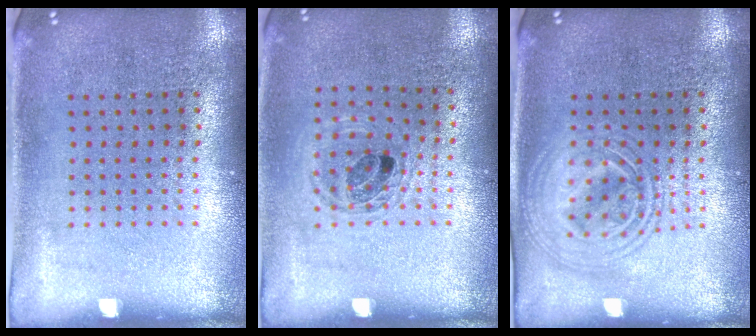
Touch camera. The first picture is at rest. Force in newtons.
{"total": 1.0, "press": 0.9, "slide": 0.2}
{"total": 2.8, "press": 2.8, "slide": 0.3}